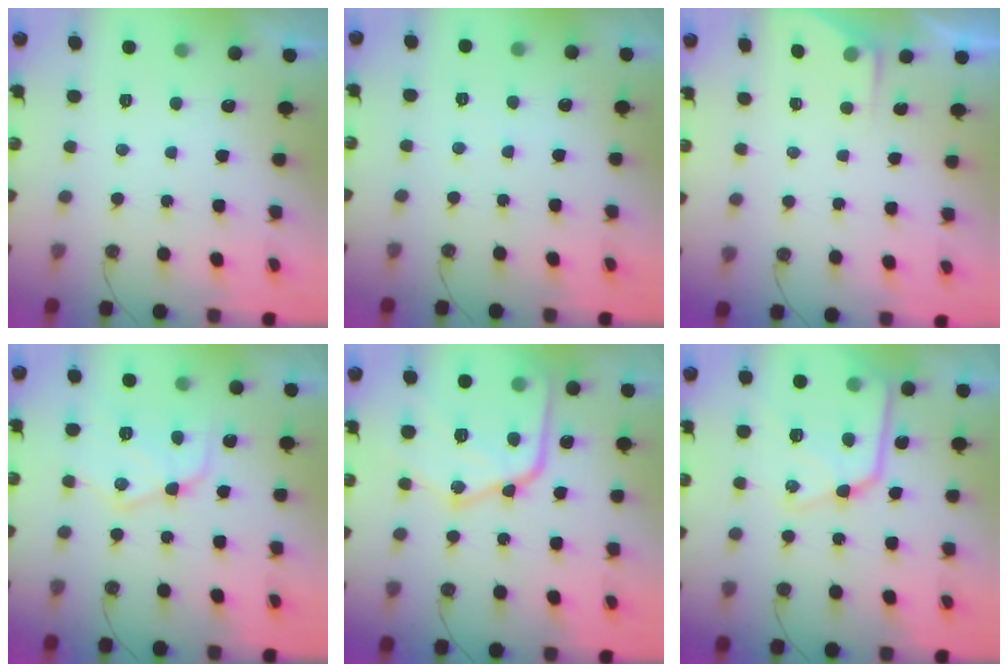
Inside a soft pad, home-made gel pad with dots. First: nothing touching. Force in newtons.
{"total": 2.5, "press": 2.4, "slide": 0.4}
{"total": 2.7, "press": 2.6, "slide": 0.4}
{"total": 15.1, "press": 15.0, "slide": 1.3}
{"total": 23.3, "press": 23.2, "slide": 2.4}
{"total": 17.6, "press": 17.5, "slide": 1.6}